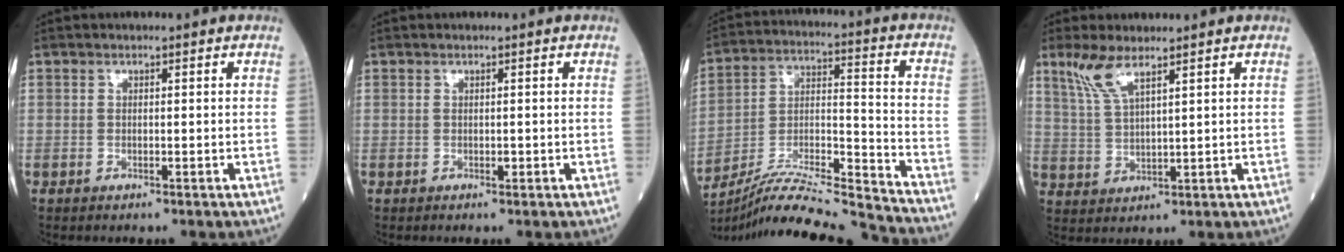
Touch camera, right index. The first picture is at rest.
{"total": 0.6, "force": [-0.1, 0.3, 0.5], "torque": [-0.010, -0.001, 0.000]}
{"total": 21.4, "force": [-20.2, -1.2, 6.8], "torque": [-0.144, -0.012, -0.335]}
{"total": 5.3, "force": [3.7, 0.6, 3.7], "torque": [-0.089, 0.004, 0.082]}